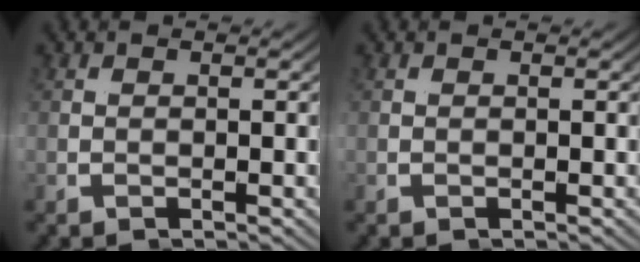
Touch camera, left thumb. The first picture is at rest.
{"total": 0.0}